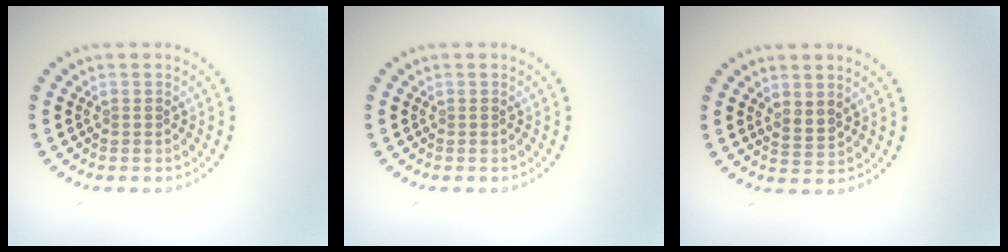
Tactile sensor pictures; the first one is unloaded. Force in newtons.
{"total": 0.0}
{"total": 1.5, "press": 1.2, "slide": 0.9}